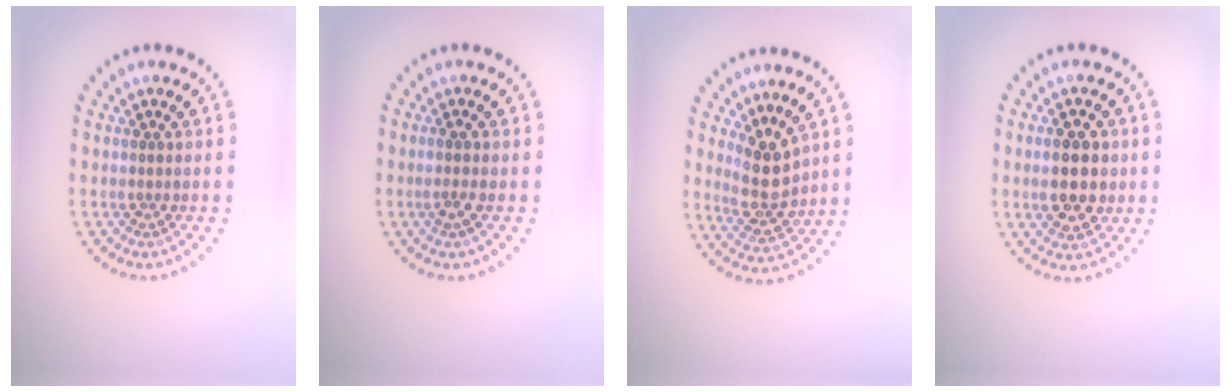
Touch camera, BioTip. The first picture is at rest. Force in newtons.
{"total": 1.0, "press": 0.9, "slide": 0.4}
{"total": 3.6, "press": 3.2, "slide": 1.5}
{"total": 4.7, "press": 4.7, "slide": 0.3}